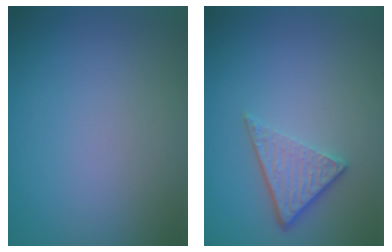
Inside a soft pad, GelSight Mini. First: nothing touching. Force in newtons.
{"total": 3.7, "press": 2.6, "slide": 2.7}